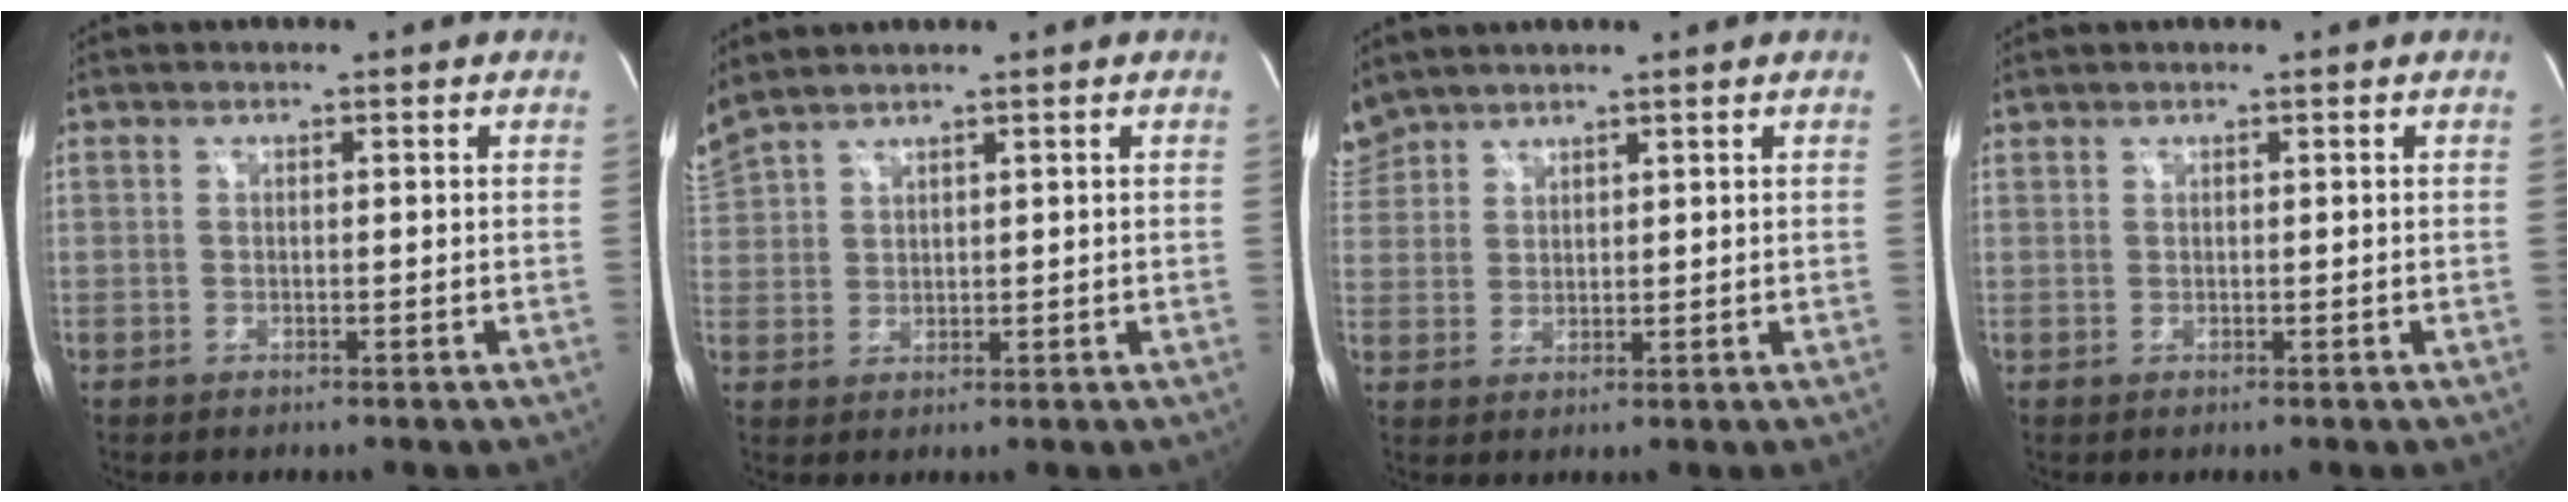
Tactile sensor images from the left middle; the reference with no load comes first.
{"total": 5.3, "force": [4.9, 0.1, 2.0], "torque": [-0.059, 0.020, 0.110]}
{"total": 4.6, "force": [4.4, 1.3, 0.2], "torque": [-0.011, 0.019, 0.094]}
{"total": 0.6, "force": [0.5, 0.0, 0.1], "torque": [-0.012, 0.008, 0.018]}